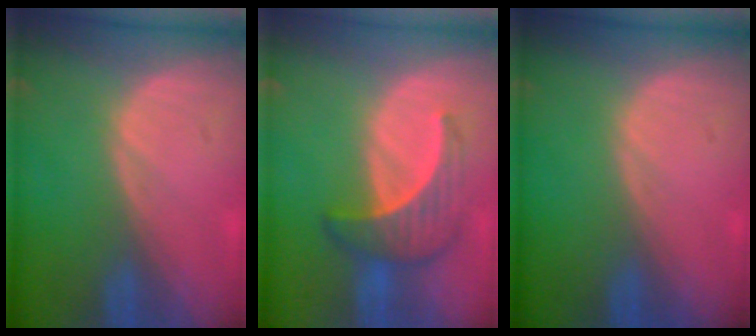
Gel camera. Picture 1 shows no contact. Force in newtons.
{"total": 6.3, "press": 6.0, "slide": 1.9}
{"total": 0.0}